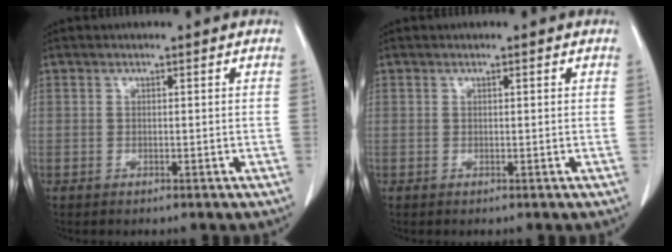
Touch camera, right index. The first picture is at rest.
{"total": 0.0}